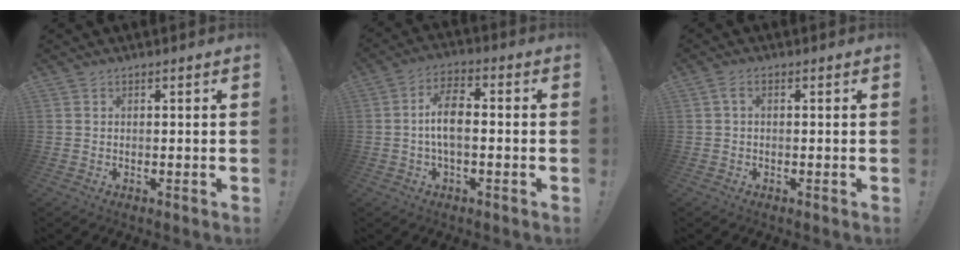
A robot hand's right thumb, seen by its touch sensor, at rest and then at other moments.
{"total": 8.7, "force": [-0.4, 4.0, 7.7], "torque": [-0.138, 0.008, -0.007]}
{"total": 1.9, "force": [0.0, 0.9, 1.7], "torque": [-0.034, 0.007, 0.000]}